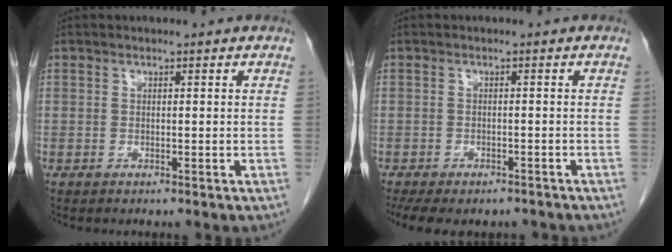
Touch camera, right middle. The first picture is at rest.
{"total": 10.2, "force": [-8.2, 4.1, 4.4], "torque": [-0.088, -0.007, -0.106]}